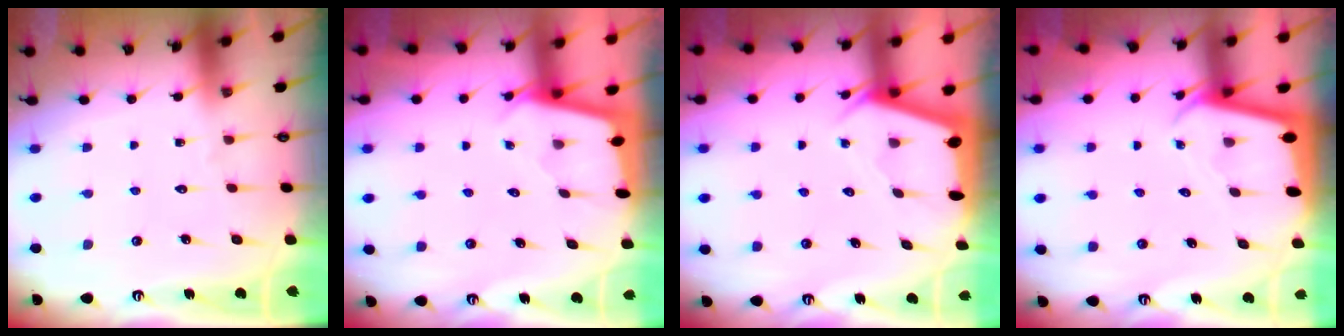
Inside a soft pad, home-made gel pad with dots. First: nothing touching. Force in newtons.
{"total": 2.0, "press": 2.0, "slide": 0.2}
{"total": 2.4, "press": 2.4, "slide": 0.2}
{"total": 2.0, "press": 2.0, "slide": 0.2}